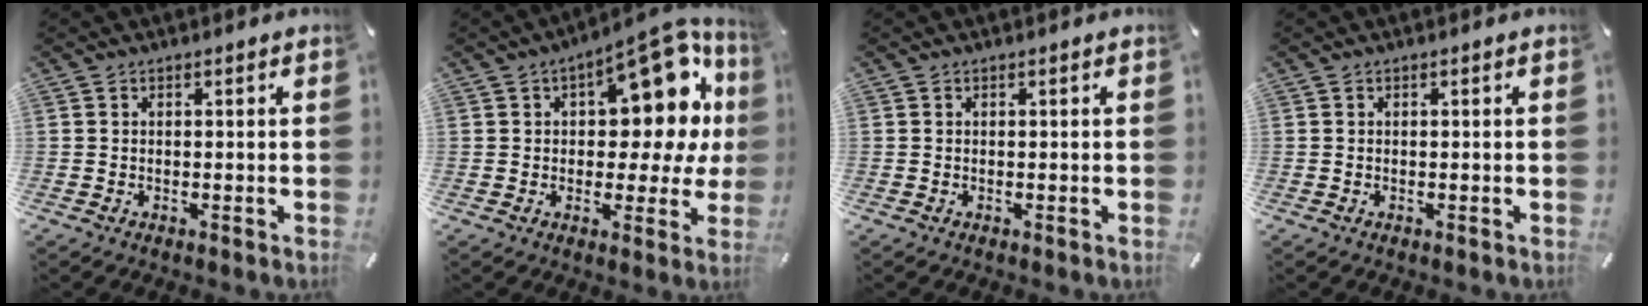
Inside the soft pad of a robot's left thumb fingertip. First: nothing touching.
{"total": 18.5, "force": [7.3, 9.3, 14.2], "torque": [-0.168, -0.060, 0.120]}
{"total": 0.0}
{"total": 0.0}